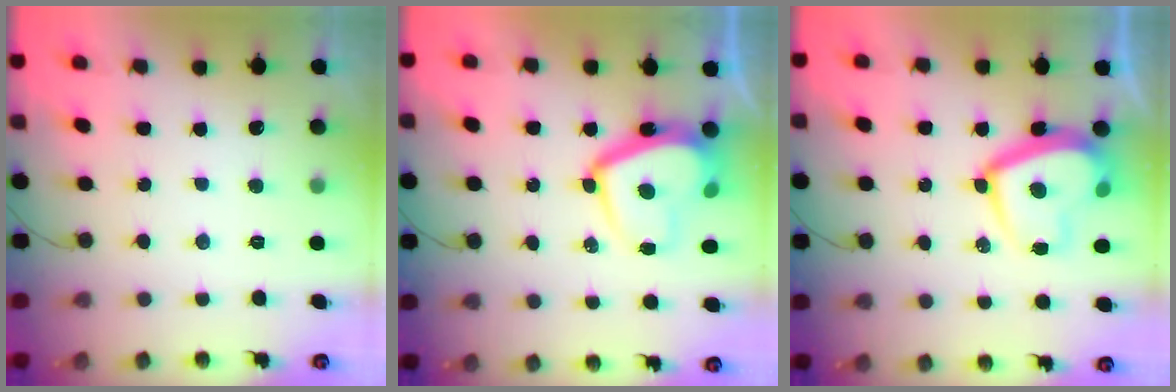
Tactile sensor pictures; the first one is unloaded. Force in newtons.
{"total": 12.6, "press": 12.5, "slide": 1.1}
{"total": 13.2, "press": 13.1, "slide": 1.4}